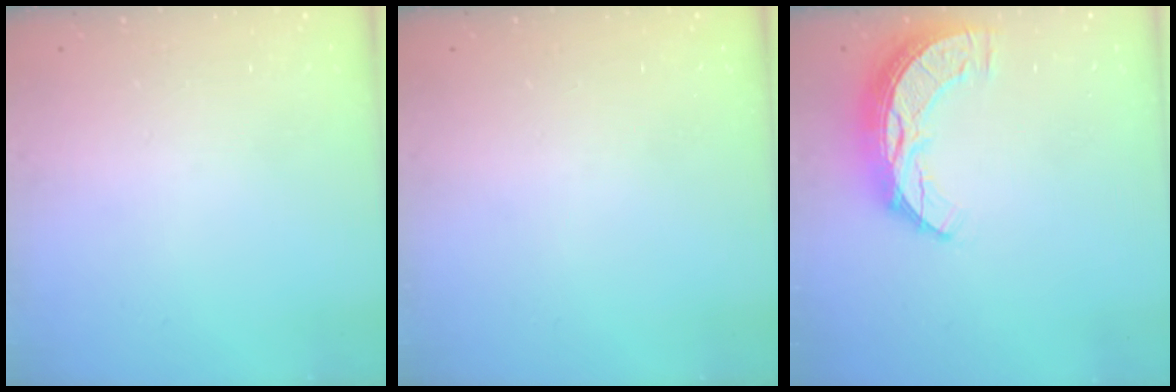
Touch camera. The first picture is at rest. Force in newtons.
{"total": 0.0}
{"total": 10.4, "press": 10.3, "slide": 0.9}